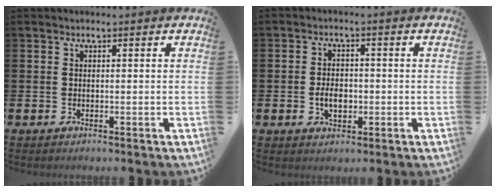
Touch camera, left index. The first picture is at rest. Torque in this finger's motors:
{"motor_torque": [0.14, 0.04, 0.07, 0.11]}